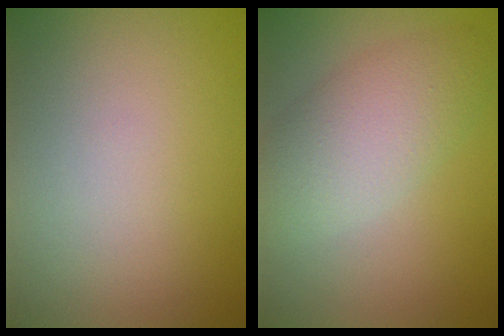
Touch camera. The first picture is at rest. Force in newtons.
{"total": 4.8, "press": 4.8, "slide": 0.2}